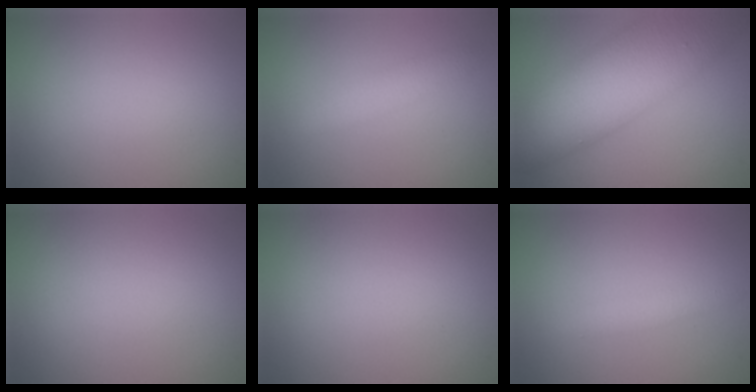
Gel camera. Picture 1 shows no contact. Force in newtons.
{"total": 1.8, "press": 1.8, "slide": 0.0}
{"total": 13.2, "press": 13.2, "slide": 0.5}
{"total": 0.0}
{"total": 0.0}
{"total": 1.2, "press": 1.2, "slide": 0.0}